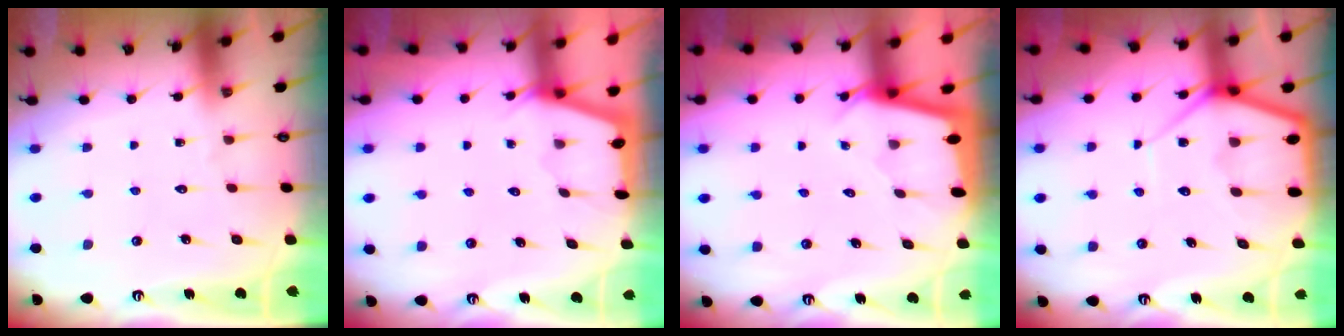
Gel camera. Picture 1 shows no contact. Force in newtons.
{"total": 2.1, "press": 2.1, "slide": 0.3}
{"total": 2.1, "press": 2.1, "slide": 0.2}
{"total": 8.1, "press": 8.0, "slide": 0.8}